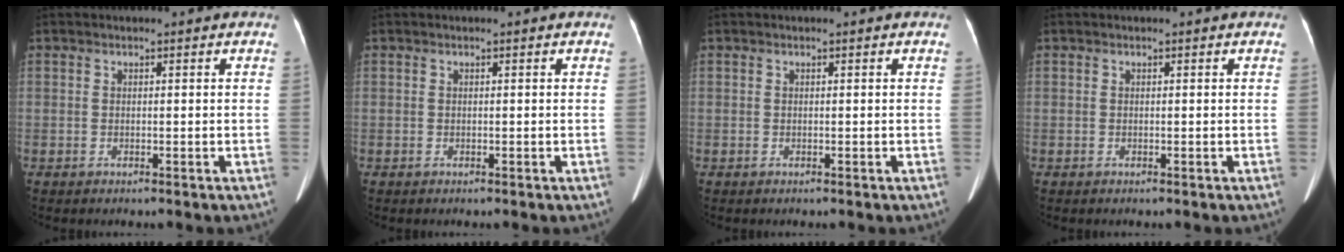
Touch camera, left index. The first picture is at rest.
{"total": 0.0}
{"total": 0.0}
{"total": 0.0}